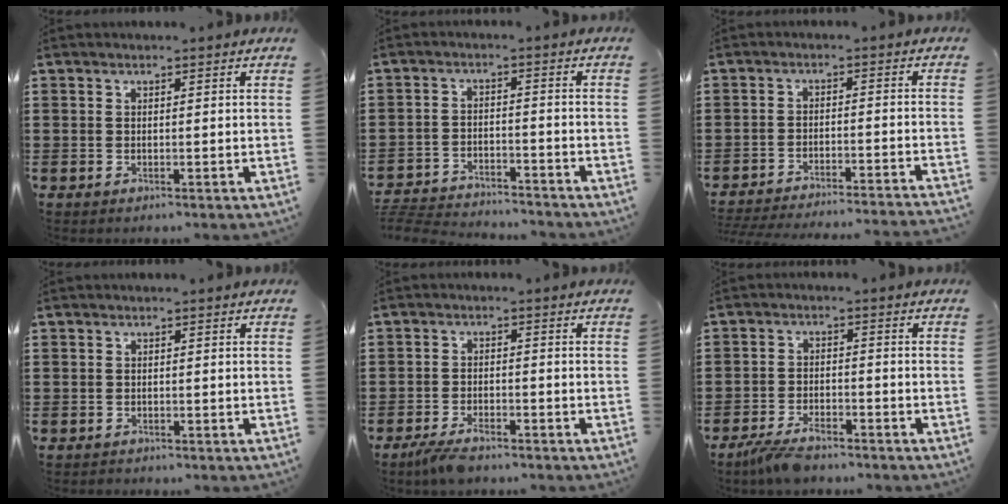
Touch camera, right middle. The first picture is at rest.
{"total": 4.6, "force": [-4.5, 0.4, 0.6], "torque": [-0.027, -0.004, -0.098]}
{"total": 3.7, "force": [-3.6, -0.4, 0.8], "torque": [-0.016, -0.006, -0.074]}
{"total": 0.7, "force": [-0.6, 0.2, -0.1], "torque": [-0.001, 0.000, -0.014]}
{"total": 3.3, "force": [-2.9, 0.9, 1.3], "torque": [-0.045, -0.003, -0.066]}
{"total": 4.1, "force": [-3.6, 1.1, 1.6], "torque": [-0.048, -0.001, -0.077]}